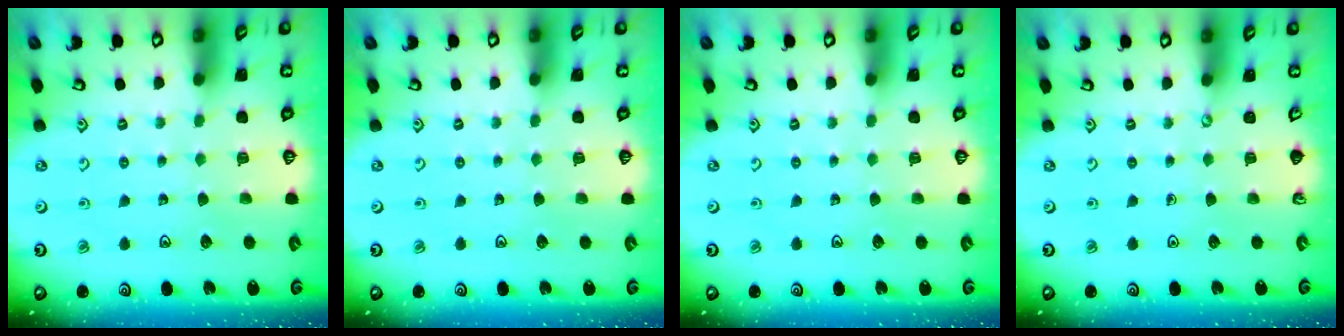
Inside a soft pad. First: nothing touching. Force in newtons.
{"total": 0.0}
{"total": 0.0}
{"total": 0.0}